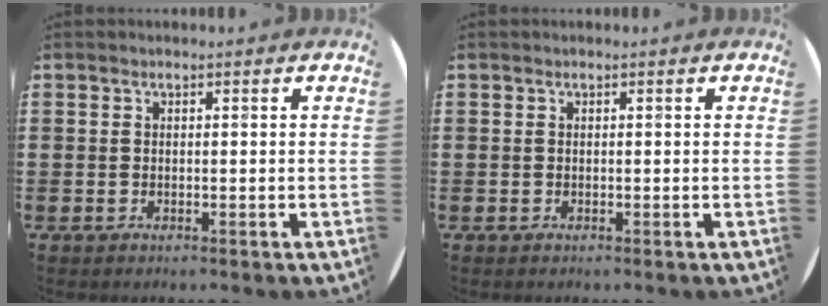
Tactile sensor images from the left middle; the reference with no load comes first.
{"total": 0.0}